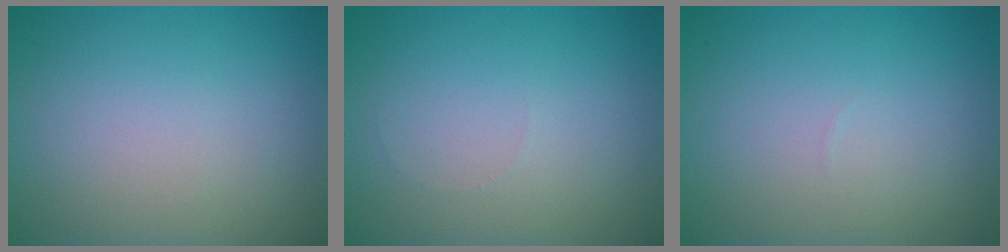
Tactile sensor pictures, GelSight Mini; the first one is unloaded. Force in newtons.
{"total": 0.0}
{"total": 0.0}